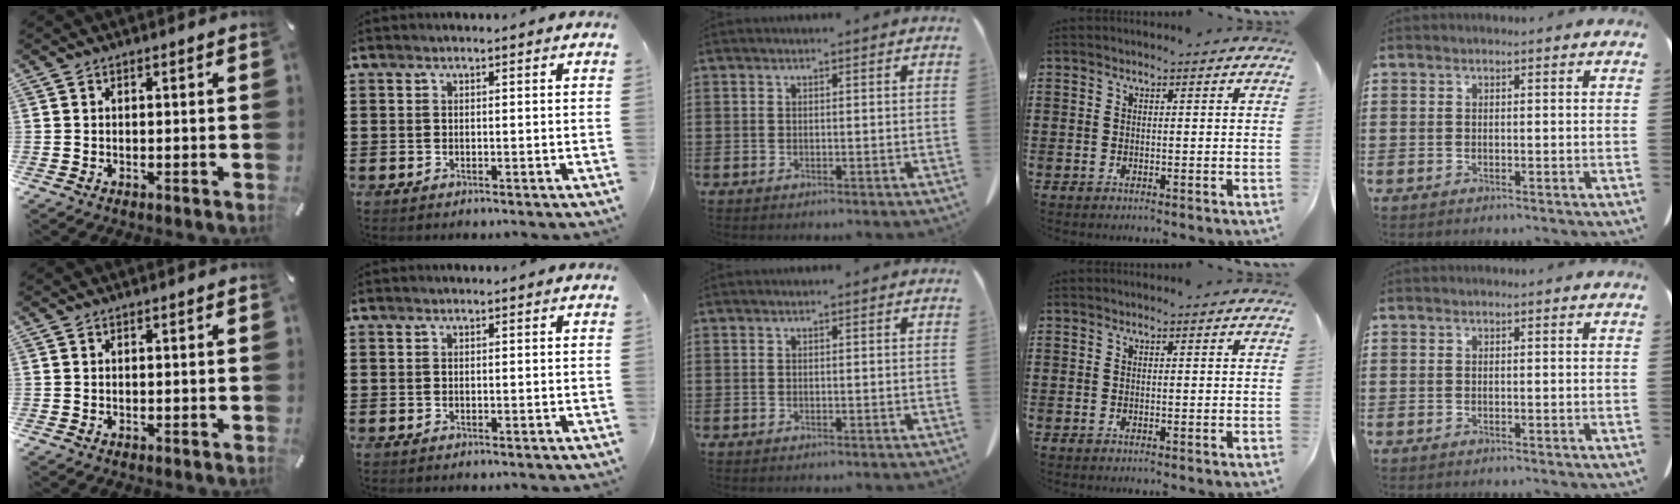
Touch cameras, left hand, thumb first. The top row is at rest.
{}